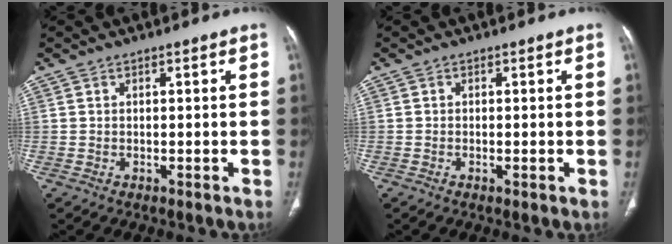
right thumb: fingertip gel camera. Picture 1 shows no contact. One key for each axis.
{"total": 0.9, "fx": -0.3, "fy": 0.2, "fz": 0.8, "tx": -0.018, "ty": -0.003, "tz": -0.005}